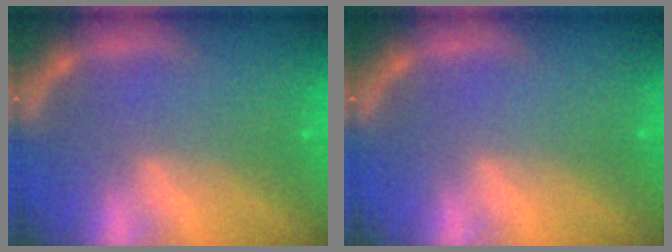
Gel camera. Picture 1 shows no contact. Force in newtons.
{"total": 0.0}